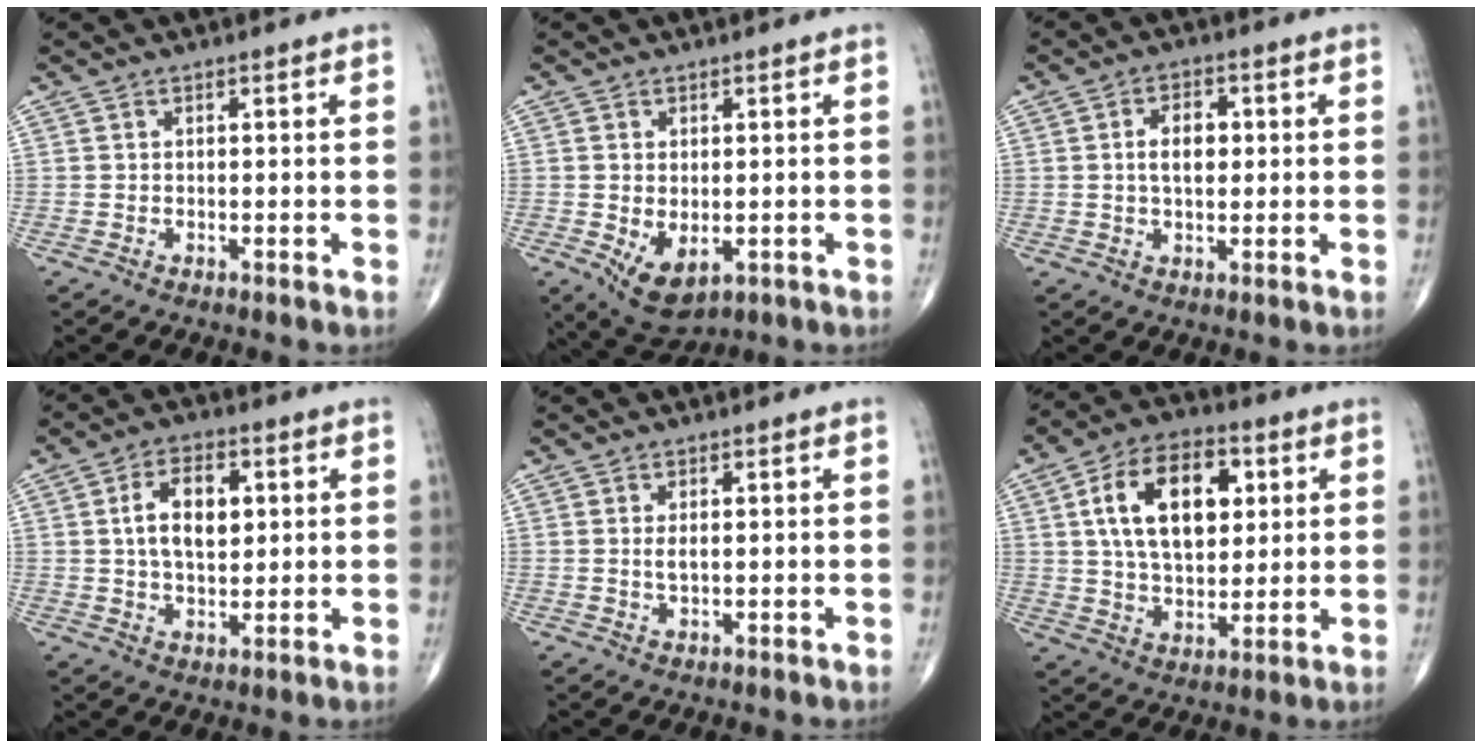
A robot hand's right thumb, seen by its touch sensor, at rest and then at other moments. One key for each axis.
{"total": 7.1, "fx": -1.6, "fy": 4.1, "fz": 5.5, "tx": -0.084, "ty": -0.010, "tz": -0.009}
{"total": 5.5, "fx": 0.6, "fy": 3.3, "fz": 4.4, "tx": -0.066, "ty": 0.006, "tz": 0.006}
{"total": 9.5, "fx": 1.9, "fy": 5.5, "fz": 7.5, "tx": -0.110, "ty": 0.002, "tz": 0.031}
{"total": 2.0, "fx": 0.3, "fy": 0.9, "fz": 1.7, "tx": -0.030, "ty": -0.002, "tz": 0.007}
{"total": 17.3, "fx": 4.5, "fy": 10.3, "fz": 13.1, "tx": -0.195, "ty": 0.000, "tz": 0.077}